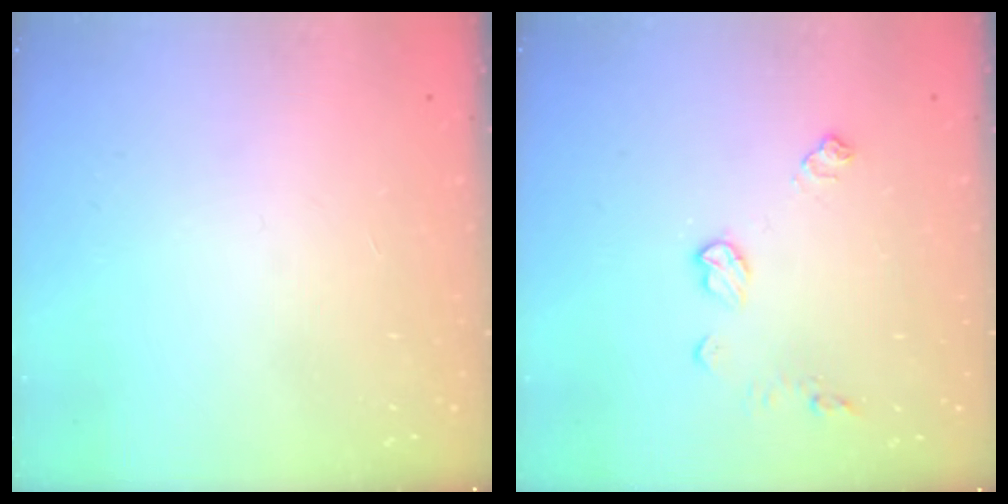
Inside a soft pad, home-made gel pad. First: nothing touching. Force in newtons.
{"total": 7.9, "press": 7.9, "slide": 0.0}